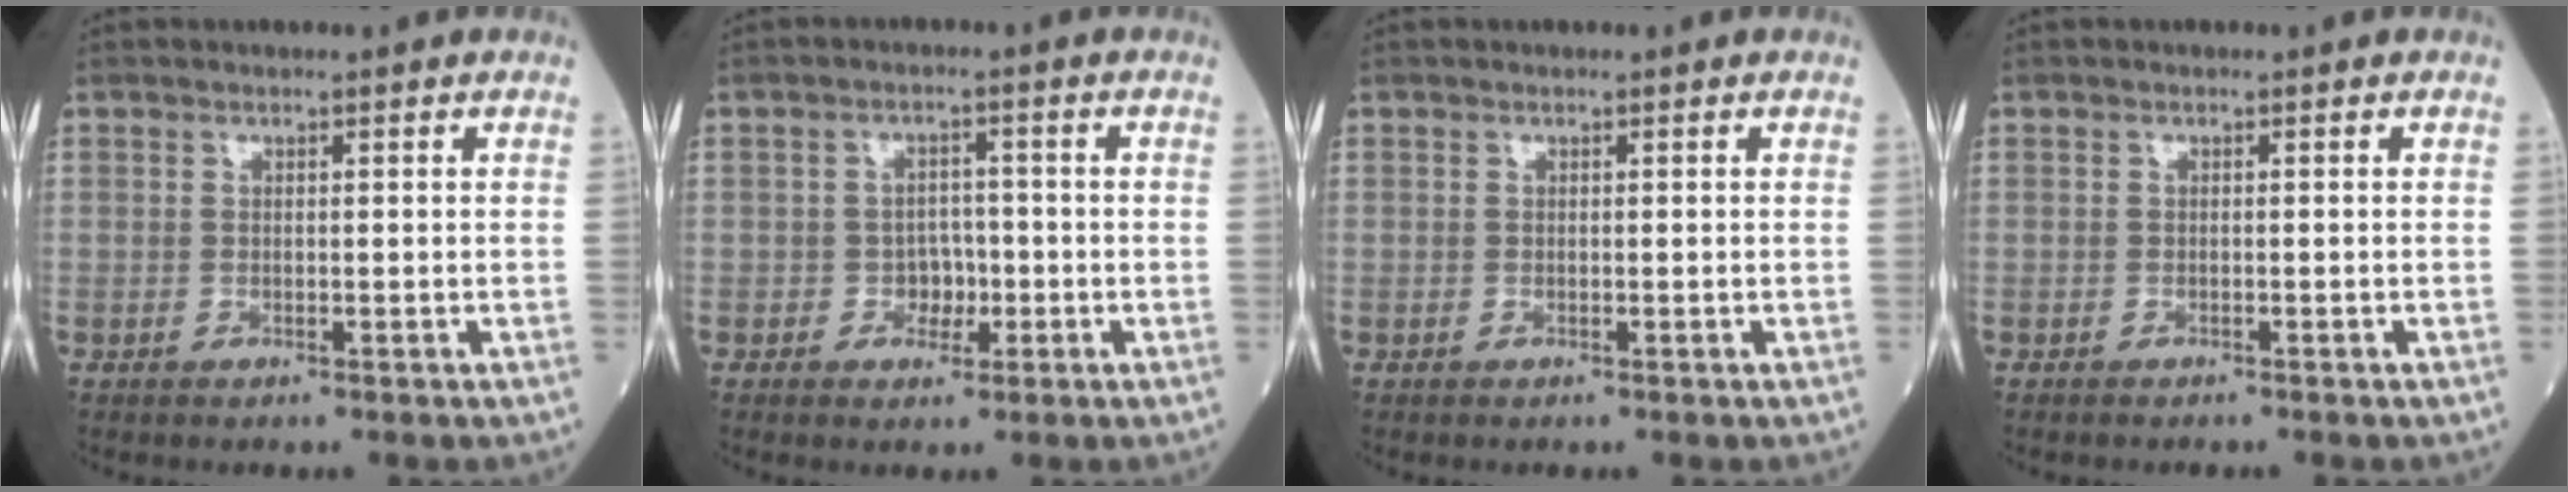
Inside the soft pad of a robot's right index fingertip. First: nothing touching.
{"total": 3.3, "force": [-1.0, 2.5, 2.0], "torque": [-0.021, 0.007, -0.016]}
{"total": 0.0}
{"total": 1.2, "force": [-1.1, 0.1, 0.5], "torque": [-0.007, -0.002, -0.015]}